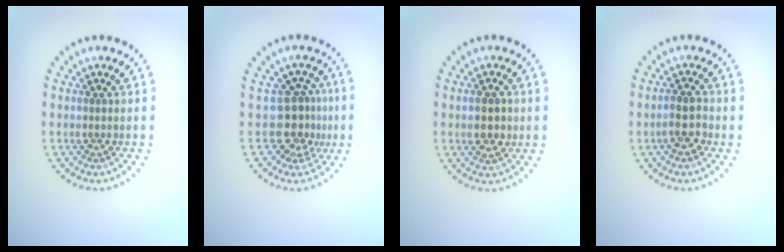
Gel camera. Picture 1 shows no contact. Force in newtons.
{"total": 3.4, "press": 2.6, "slide": 2.2}
{"total": 2.2, "press": 2.1, "slide": 0.1}
{"total": 2.3, "press": 2.1, "slide": 1.0}